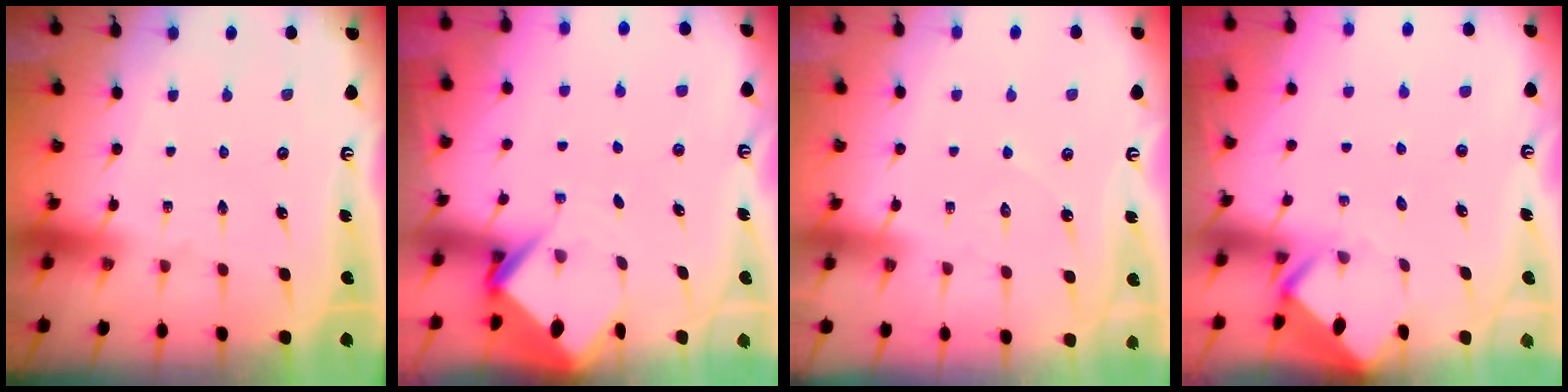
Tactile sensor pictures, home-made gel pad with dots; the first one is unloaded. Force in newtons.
{"total": 4.7, "press": 4.7, "slide": 0.3}
{"total": 3.7, "press": 3.7, "slide": 0.3}
{"total": 3.4, "press": 3.4, "slide": 0.3}